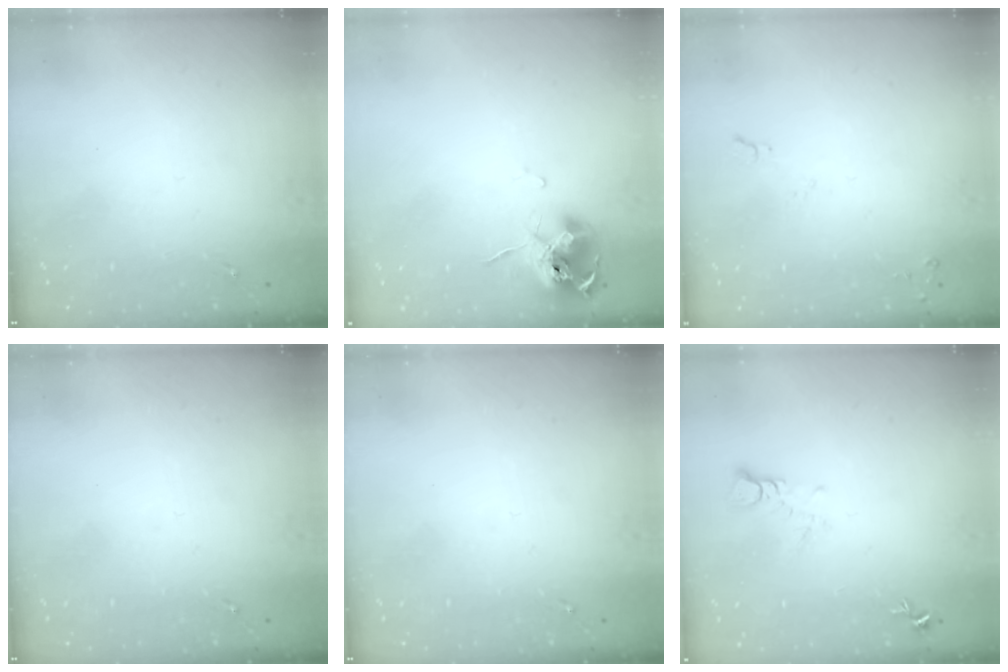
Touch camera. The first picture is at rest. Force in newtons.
{"total": 11.2, "press": 11.1, "slide": 1.1}
{"total": 5.7, "press": 5.6, "slide": 0.7}
{"total": 0.0}
{"total": 0.0}
{"total": 3.5, "press": 3.4, "slide": 0.3}